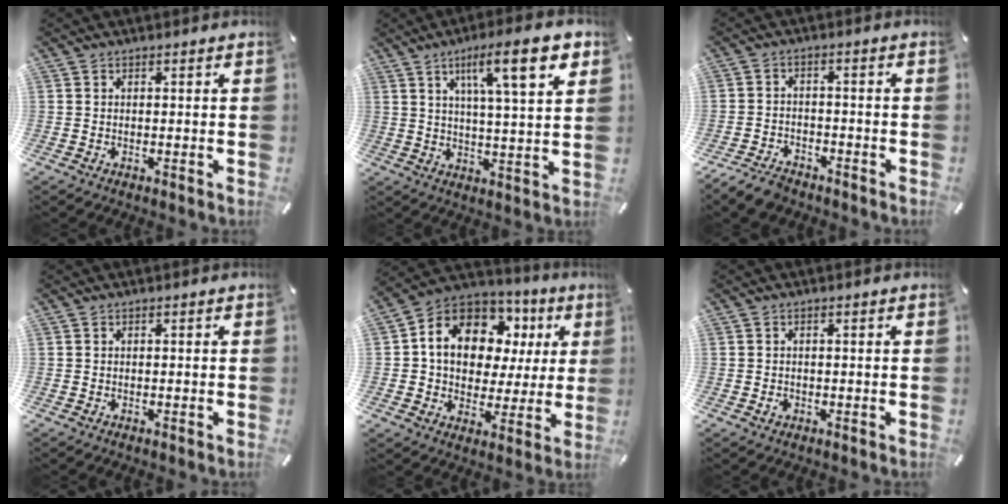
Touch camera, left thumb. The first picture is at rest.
{"total": 14.2, "force": [7.1, 2.7, 11.9], "torque": [-0.184, -0.023, 0.106]}
{"total": 4.7, "force": [-4.0, 2.0, 1.5], "torque": [-0.033, 0.021, -0.078]}
{"total": 0.0}
{"total": 14.0, "force": [5.0, 11.0, 7.2], "torque": [-0.133, -0.026, 0.097]}
{"total": 1.1, "force": [-0.3, 0.9, 0.6], "torque": [-0.013, 0.002, -0.007]}